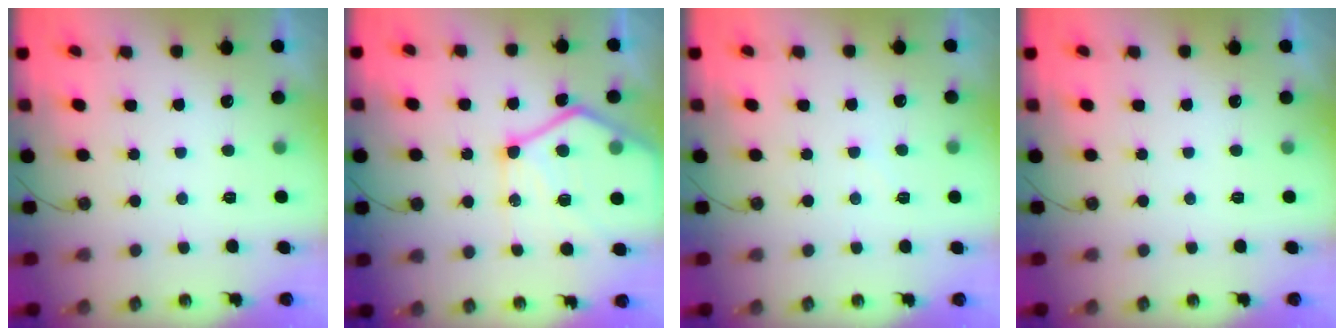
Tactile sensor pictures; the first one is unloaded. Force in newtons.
{"total": 19.1, "press": 19.0, "slide": 2.2}
{"total": 3.2, "press": 3.2, "slide": 0.4}
{"total": 0.0}